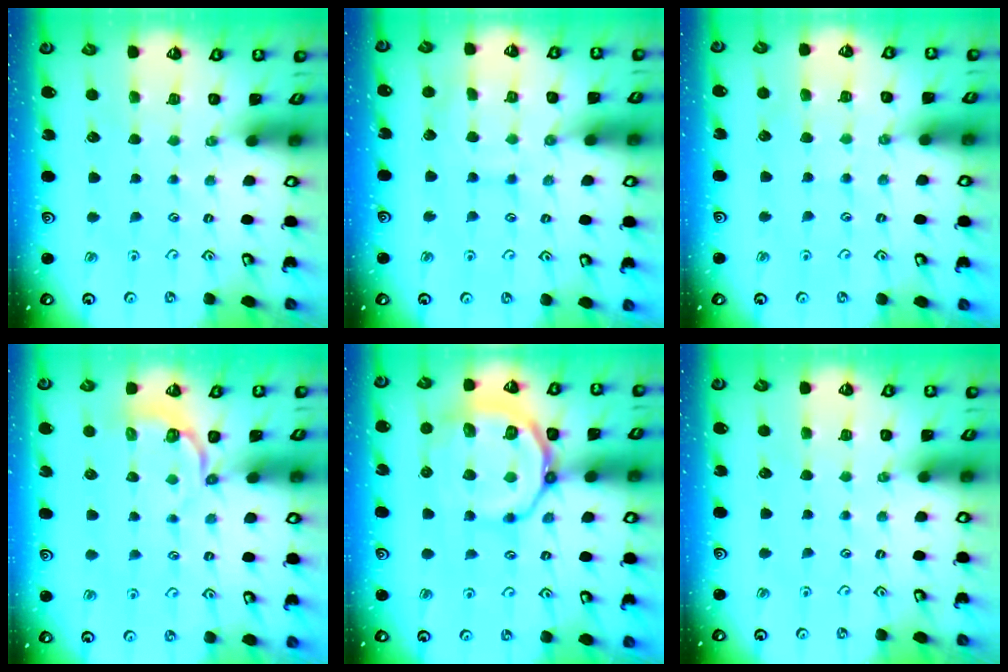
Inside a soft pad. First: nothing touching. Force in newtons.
{"total": 8.2, "press": 8.2, "slide": 0.7}
{"total": 4.7, "press": 4.6, "slide": 0.6}
{"total": 3.8, "press": 2.8, "slide": 2.5}
{"total": 13.7, "press": 13.5, "slide": 2.2}
{"total": 0.0}